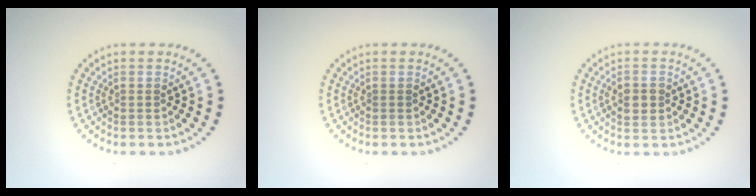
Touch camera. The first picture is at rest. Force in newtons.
{"total": 0.0}
{"total": 2.4, "press": 2.4, "slide": 0.1}